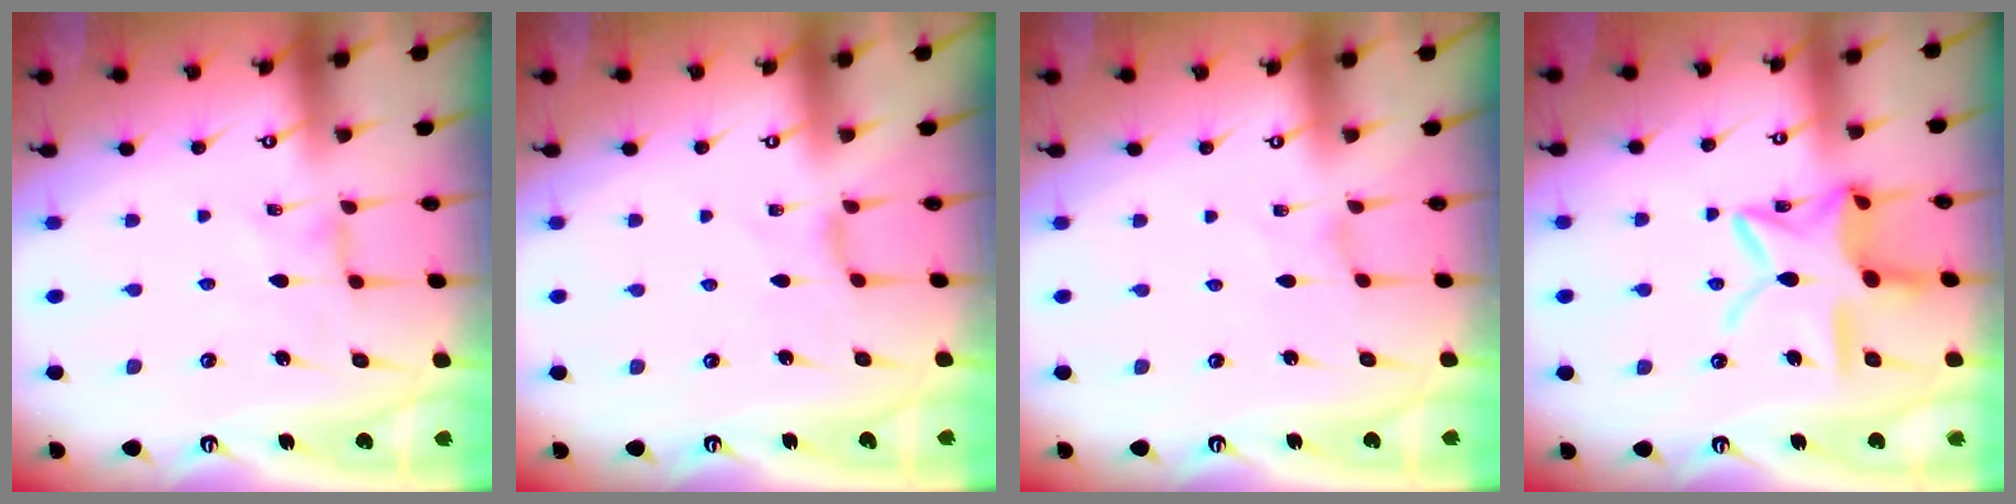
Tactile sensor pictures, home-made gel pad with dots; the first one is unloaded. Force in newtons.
{"total": 0.0}
{"total": 0.0}
{"total": 14.9, "press": 14.9, "slide": 1.1}